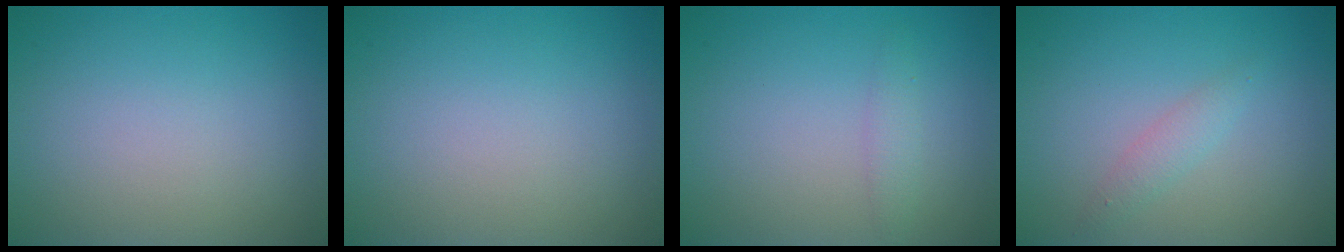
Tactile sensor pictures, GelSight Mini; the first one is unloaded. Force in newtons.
{"total": 0.0}
{"total": 1.3, "press": 1.3, "slide": 0.0}
{"total": 1.4, "press": 1.4, "slide": 0.0}